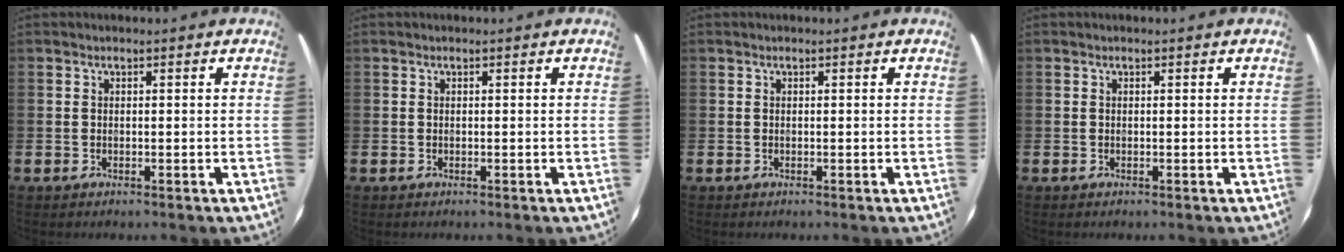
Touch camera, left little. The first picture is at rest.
{"total": 0.0}
{"total": 0.0}
{"total": 0.0}